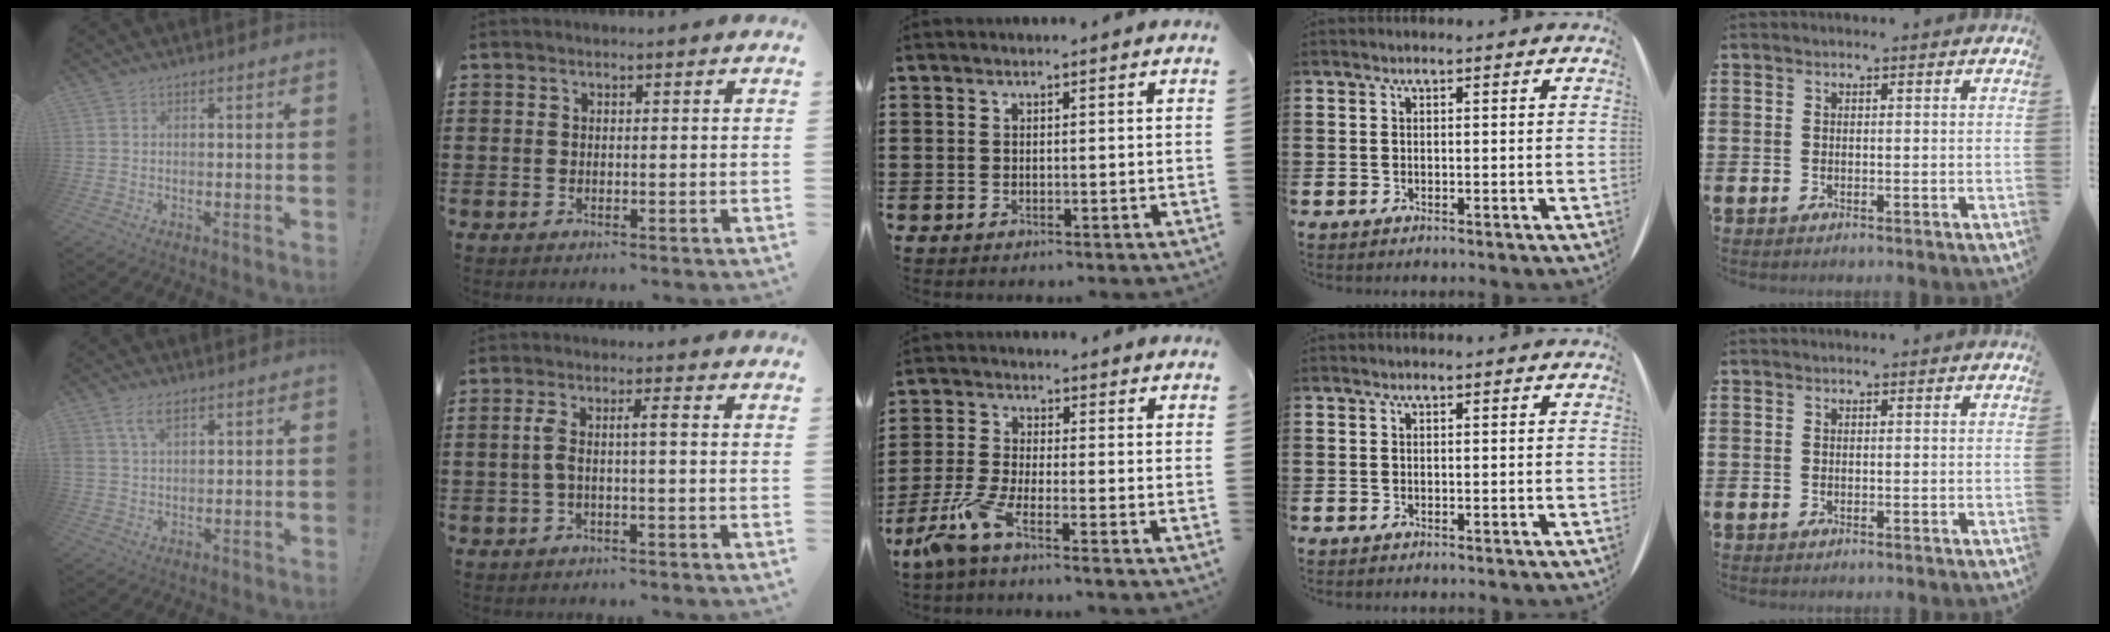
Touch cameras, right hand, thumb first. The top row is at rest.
{"thumb": {"total": 5.1, "force": [2.6, 2.5, 3.6], "torque": [-0.071, 0.000, 0.051]}, "index": {"total": 3.7, "force": [-0.4, 0.5, 3.7], "torque": [-0.084, -0.001, -0.015]}, "middle": {"total": 5.8, "force": [-4.2, 0.6, 4.0], "torque": [-0.108, -0.018, -0.087]}}